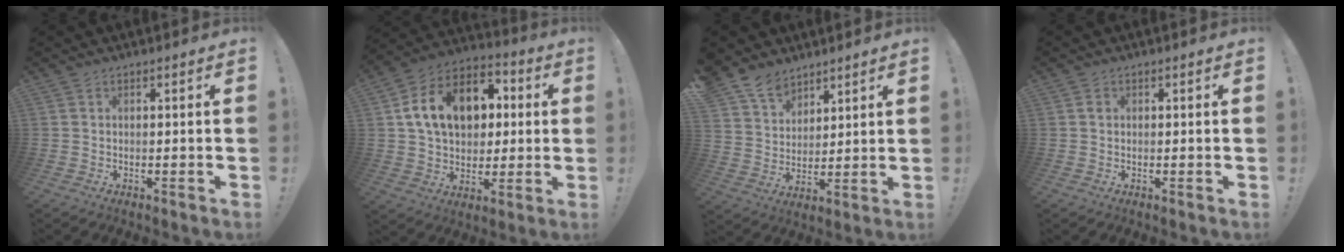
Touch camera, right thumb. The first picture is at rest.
{"total": 18.2, "force": [4.4, 13.4, 11.4], "torque": [-0.161, 0.003, 0.085]}
{"total": 11.1, "force": [8.6, 6.5, 2.6], "torque": [-0.063, -0.056, 0.173]}
{"total": 0.8, "force": [0.1, 0.8, 0.3], "torque": [0.000, 0.002, 0.001]}